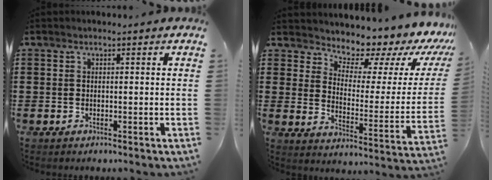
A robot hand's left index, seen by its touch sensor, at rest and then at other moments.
{"total": 5.8, "force": [5.4, 2.0, 0.8], "torque": [-0.028, -0.056, 0.086]}